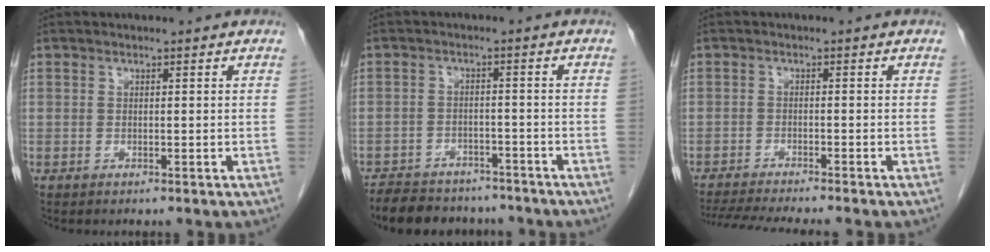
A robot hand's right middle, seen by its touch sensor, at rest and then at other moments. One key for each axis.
{"total": 11.8, "fx": -10.2, "fy": 4.8, "fz": 3.6, "tx": -0.062, "ty": 0.007, "tz": -0.139}
{"total": 9.5, "fx": -8.5, "fy": -0.4, "fz": 4.2, "tx": -0.060, "ty": -0.015, "tz": -0.136}